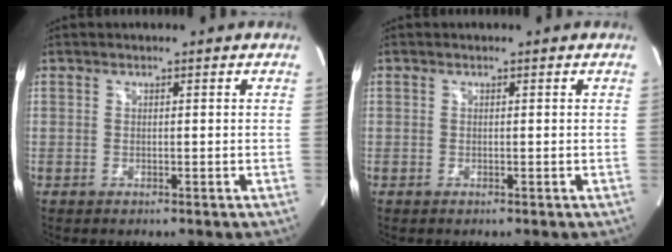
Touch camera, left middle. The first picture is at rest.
{"total": 0.0}